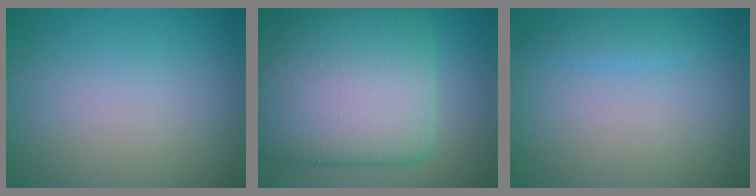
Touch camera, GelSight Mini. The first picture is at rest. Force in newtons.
{"total": 13.7, "press": 13.7, "slide": 0.1}
{"total": 1.3, "press": 1.3, "slide": 0.1}